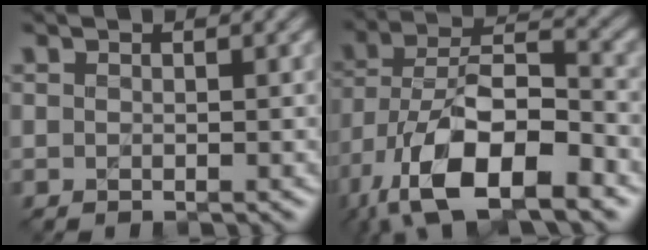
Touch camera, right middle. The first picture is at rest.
{"total": 12.9, "force": [-6.4, 6.0, 9.5], "torque": [-0.183, -0.013, -0.113]}